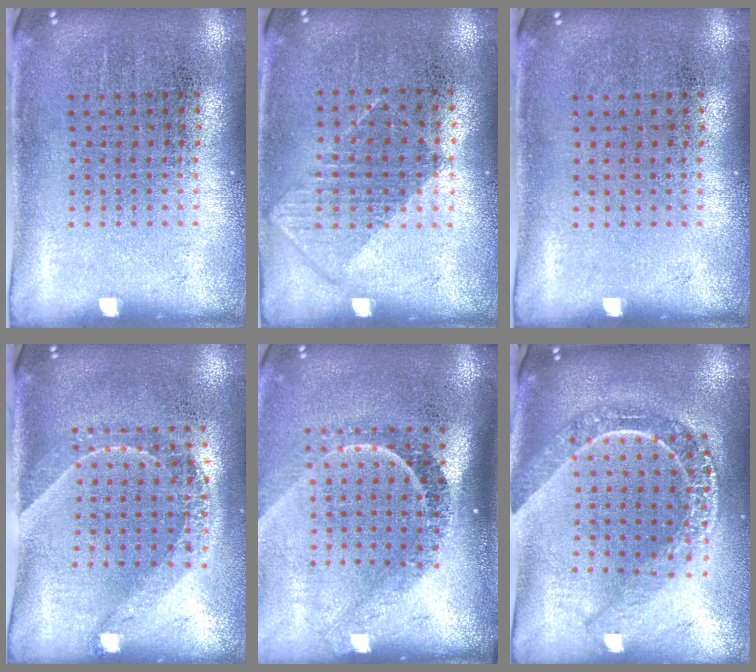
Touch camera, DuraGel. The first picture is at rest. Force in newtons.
{"total": 0.8, "press": 0.7, "slide": 0.4}
{"total": 0.0}
{"total": 1.6, "press": 1.3, "slide": 0.9}
{"total": 2.3, "press": 1.6, "slide": 1.7}
{"total": 2.1, "press": 1.9, "slide": 1.0}